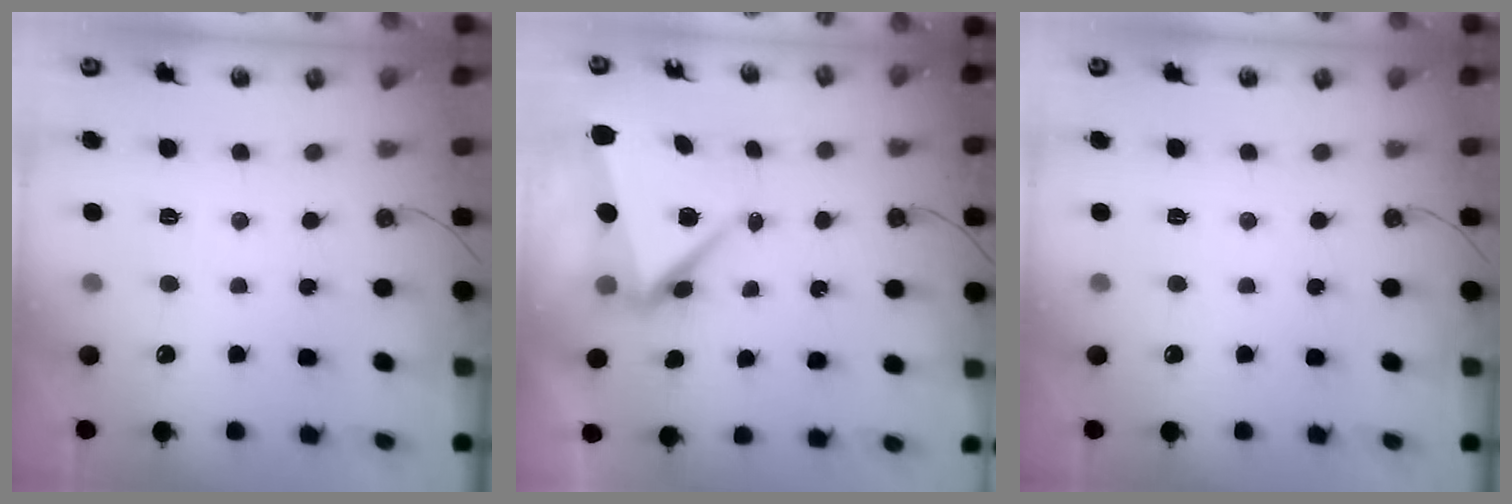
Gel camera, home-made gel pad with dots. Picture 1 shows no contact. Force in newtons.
{"total": 8.0, "press": 8.0, "slide": 1.0}
{"total": 0.0}